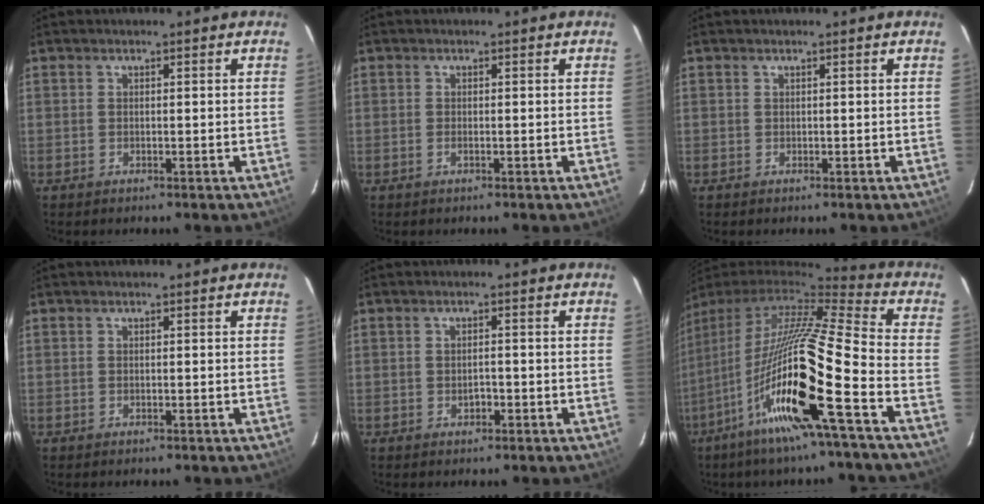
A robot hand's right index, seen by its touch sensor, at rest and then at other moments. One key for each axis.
{"total": 0.7, "fx": -0.3, "fy": 0.1, "fz": 0.7, "tx": -0.014, "ty": 0.001, "tz": -0.007}
{"total": 0.0}
{"total": 0.0}
{"total": 1.5, "fx": -0.6, "fy": 1.0, "fz": 1.0, "tx": -0.019, "ty": 0.005, "tz": -0.009}
{"total": 18.7, "fx": -7.2, "fy": -0.8, "fz": 17.3, "tx": -0.295, "ty": -0.039, "tz": -0.143}